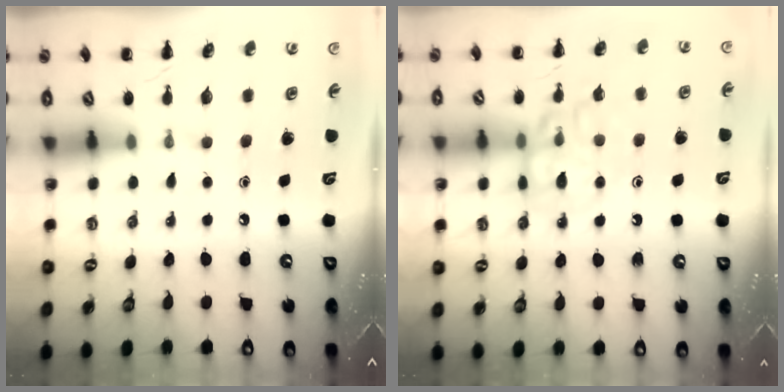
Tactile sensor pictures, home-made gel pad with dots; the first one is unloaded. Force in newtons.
{"total": 12.0, "press": 11.9, "slide": 1.3}